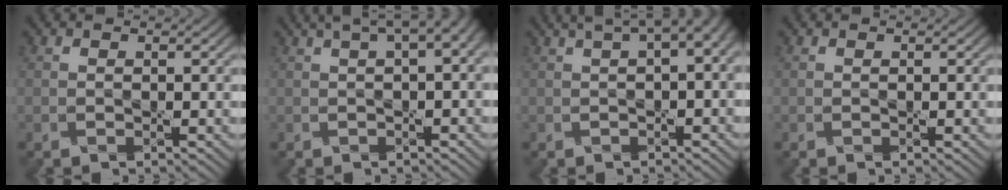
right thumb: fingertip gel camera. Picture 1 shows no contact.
{"total": 6.9, "force": [2.7, 2.2, 6.0], "torque": [-0.078, 0.028, 0.037]}
{"total": 6.8, "force": [2.7, 2.1, 5.8], "torque": [-0.079, 0.024, 0.042]}
{"total": 0.0}